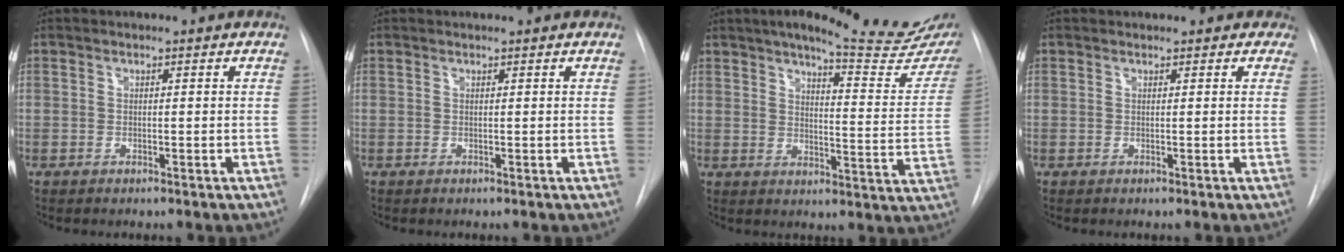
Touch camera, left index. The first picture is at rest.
{"total": 0.0}
{"total": 22.1, "force": [18.2, 3.5, 12.1], "torque": [-0.159, -0.052, 0.213]}
{"total": 2.0, "force": [1.5, 1.3, 0.1], "torque": [0.016, -0.001, 0.002]}